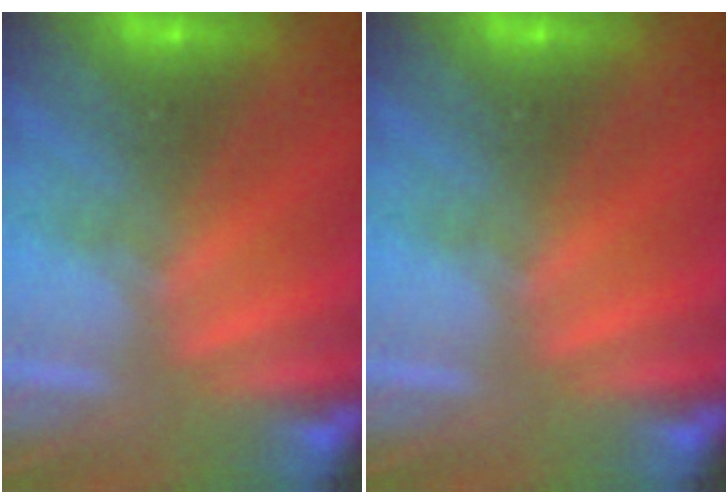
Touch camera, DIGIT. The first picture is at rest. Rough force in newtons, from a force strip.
{"total": 0.0}